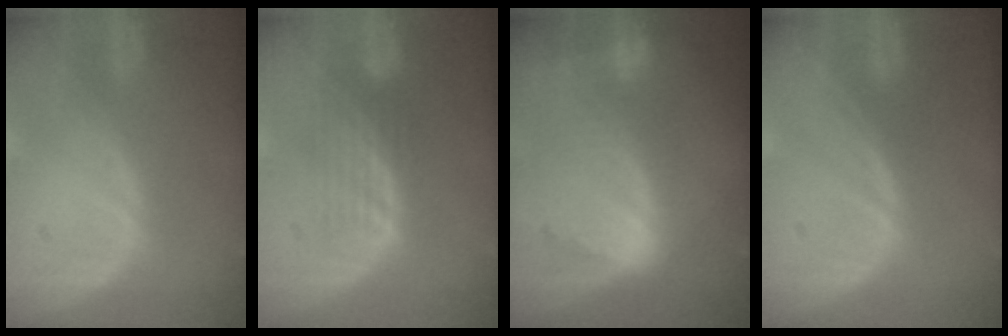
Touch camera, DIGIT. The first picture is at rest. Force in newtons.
{"total": 4.3, "press": 3.7, "slide": 2.2}
{"total": 9.5, "press": 8.2, "slide": 4.7}
{"total": 0.0}